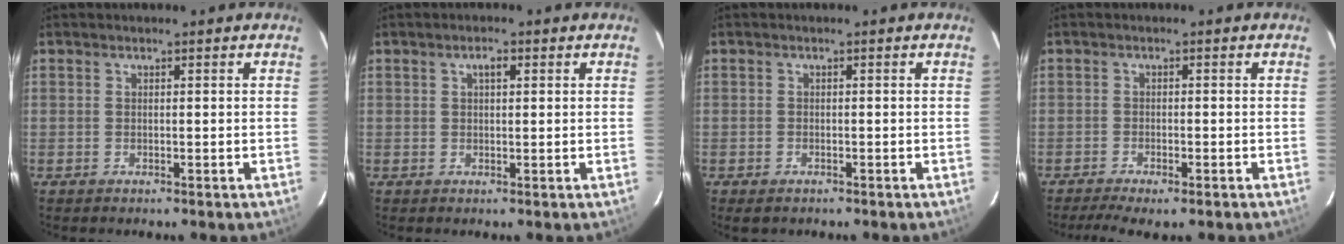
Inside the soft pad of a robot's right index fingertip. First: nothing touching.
{"total": 1.8, "force": [0.6, 0.8, 1.4], "torque": [-0.023, 0.008, 0.010]}
{"total": 1.7, "force": [-1.1, 1.1, 0.6], "torque": [-0.012, -0.003, -0.017]}
{"total": 5.3, "force": [-3.9, 1.3, 3.3], "torque": [-0.080, -0.014, -0.062]}